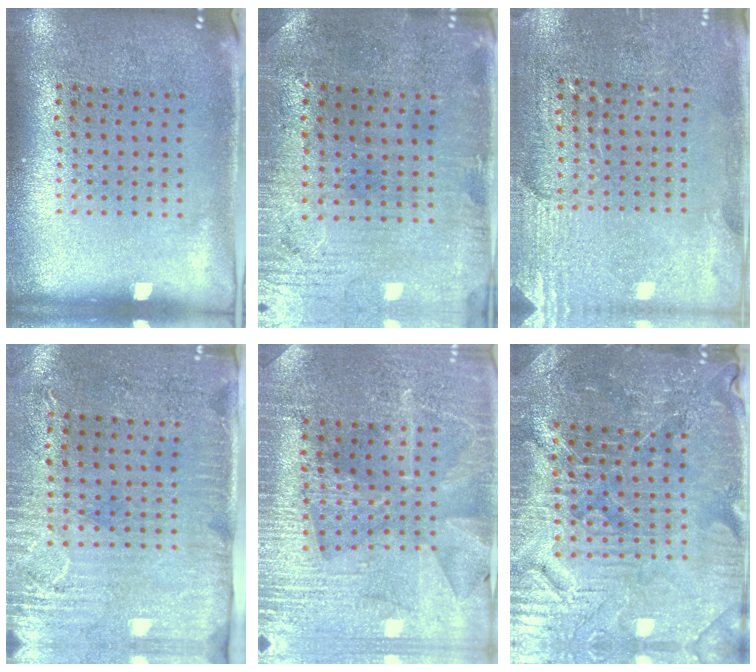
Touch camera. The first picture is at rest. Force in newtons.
{"total": 0.7, "press": 0.5, "slide": 0.5}
{"total": 2.9, "press": 2.9, "slide": 0.5}
{"total": 3.0, "press": 2.5, "slide": 1.7}
{"total": 3.3, "press": 3.3, "slide": 0.7}
{"total": 4.9, "press": 4.6, "slide": 1.5}